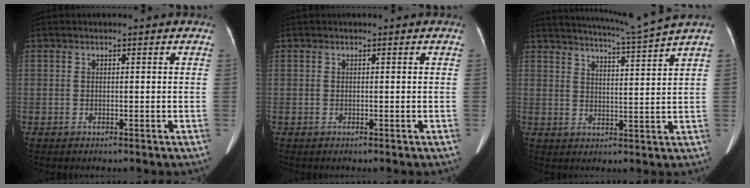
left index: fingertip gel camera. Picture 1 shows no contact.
{"total": 0.0}
{"total": 9.0, "force": [8.1, -3.0, 2.5], "torque": [-0.052, -0.034, 0.124]}